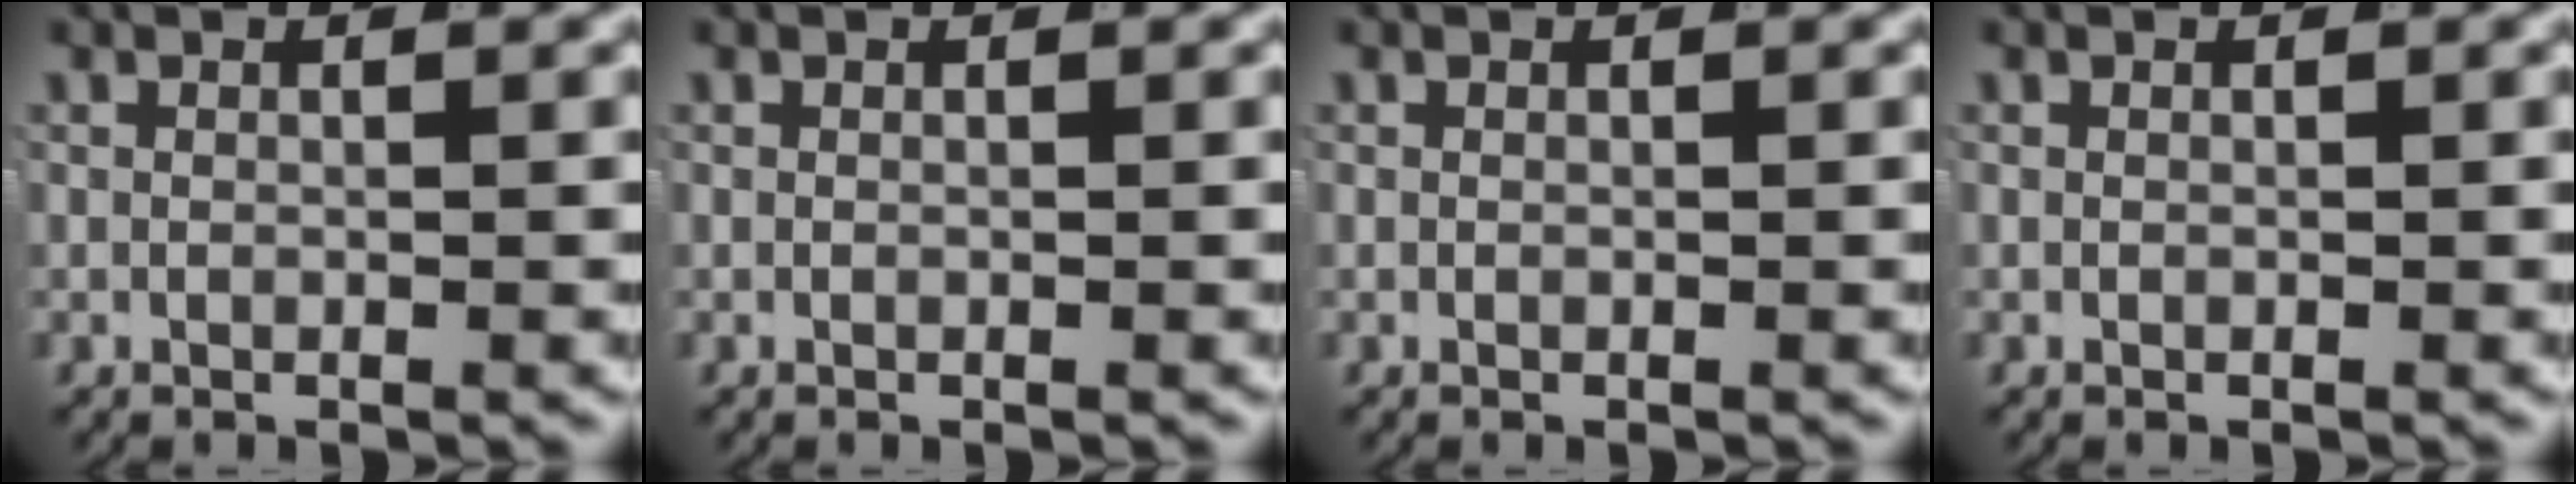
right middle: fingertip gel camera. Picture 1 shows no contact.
{"total": 0.0}
{"total": 0.0}
{"total": 0.0}